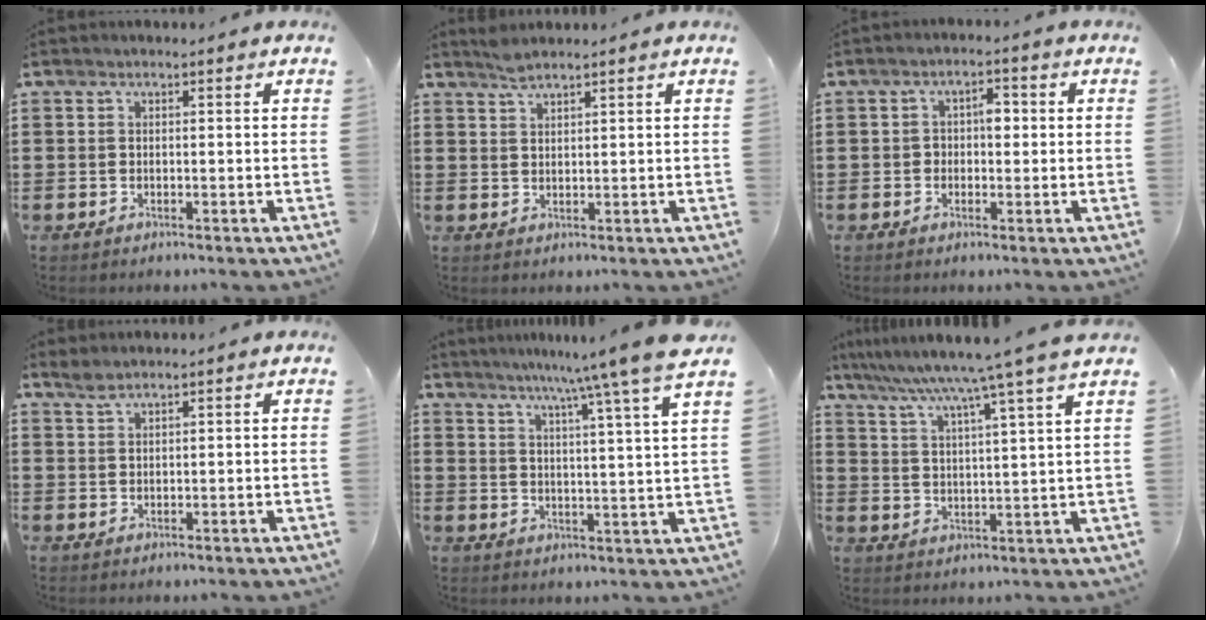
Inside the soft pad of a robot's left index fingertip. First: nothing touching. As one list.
[{"total": 2.0, "force": [1.8, 0.3, 0.9], "torque": [-0.022, 0.000, 0.034]}, {"total": 3.1, "force": [0.1, 1.9, 2.4], "torque": [-0.041, 0.007, -0.003]}, {"total": 1.6, "force": [1.4, 0.2, 0.7], "torque": [-0.016, 0.000, 0.027]}, {"total": 7.9, "force": [6.7, -1.5, 3.8], "torque": [-0.084, -0.050, 0.106]}, {"total": 6.9, "force": [5.7, -1.4, 3.5], "torque": [-0.091, -0.039, 0.089]}]